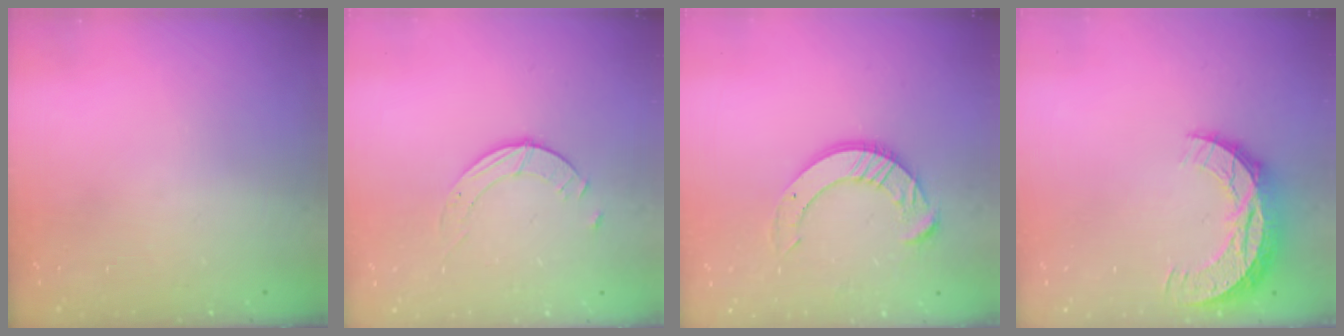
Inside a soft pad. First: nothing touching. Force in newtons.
{"total": 2.3, "press": 2.3, "slide": 0.3}
{"total": 12.2, "press": 12.1, "slide": 1.2}
{"total": 10.4, "press": 10.4, "slide": 0.6}